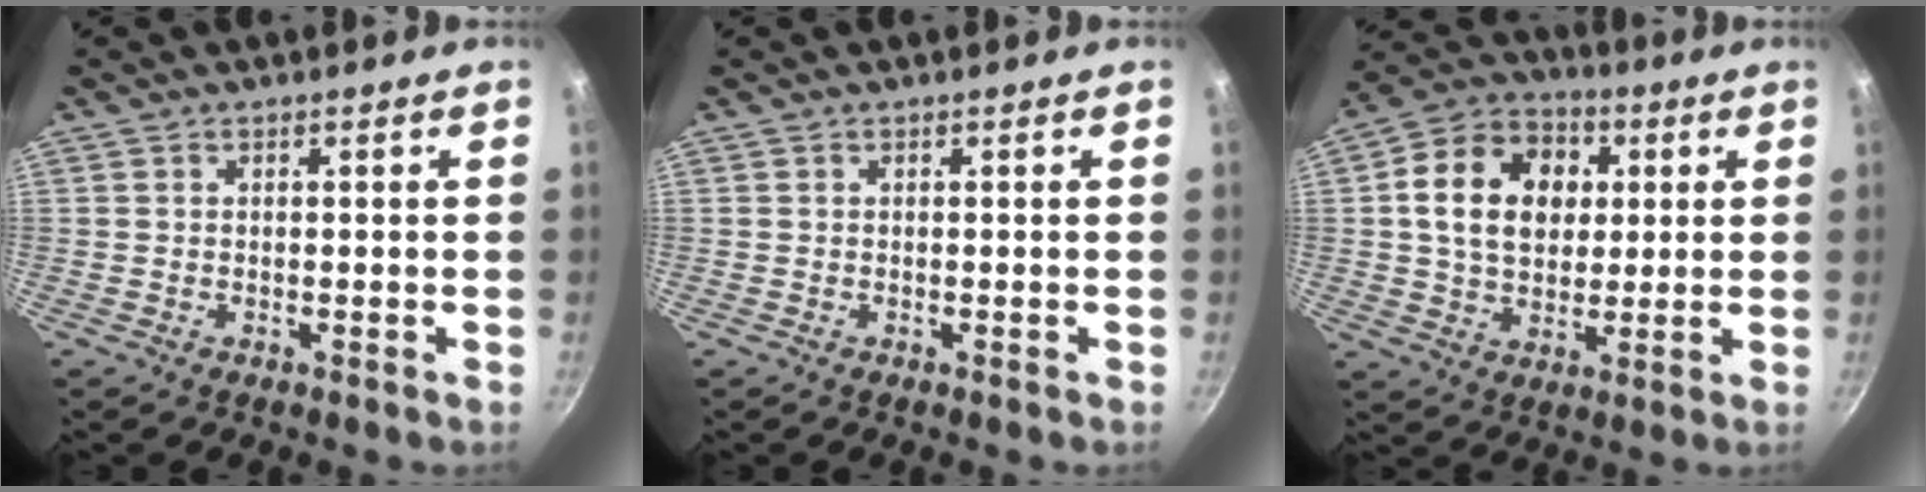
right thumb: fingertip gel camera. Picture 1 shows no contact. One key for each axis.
{"total": 0.0}
{"total": 15.7, "fx": 3.0, "fy": 11.9, "fz": 9.7, "tx": -0.139, "ty": 0.014, "tz": 0.040}